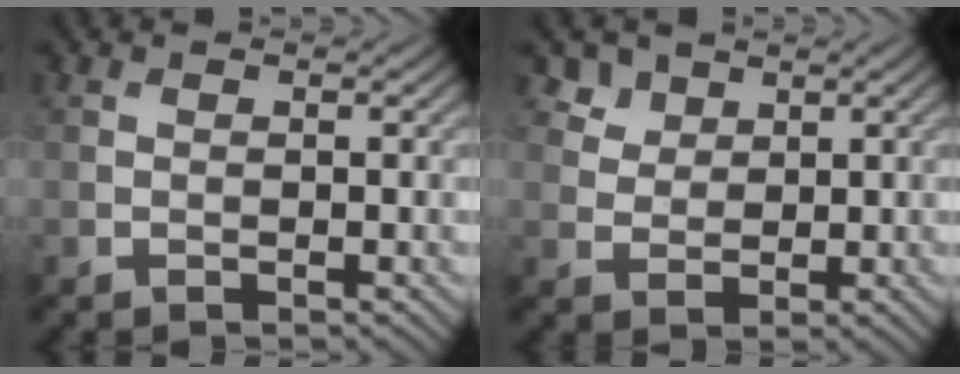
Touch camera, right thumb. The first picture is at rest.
{"total": 3.4, "force": [2.3, 2.3, 0.9], "torque": [-0.028, -0.013, 0.060]}